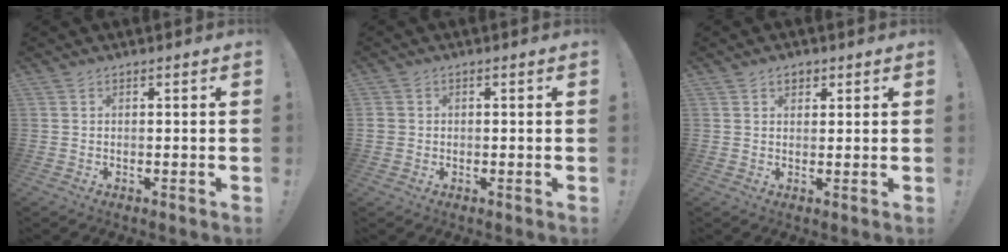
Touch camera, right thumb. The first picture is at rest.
{"total": 1.4, "force": [-0.2, 1.4, 0.4], "torque": [-0.007, 0.003, -0.004]}
{"total": 2.6, "force": [1.5, 1.7, 1.2], "torque": [-0.004, -0.008, 0.023]}